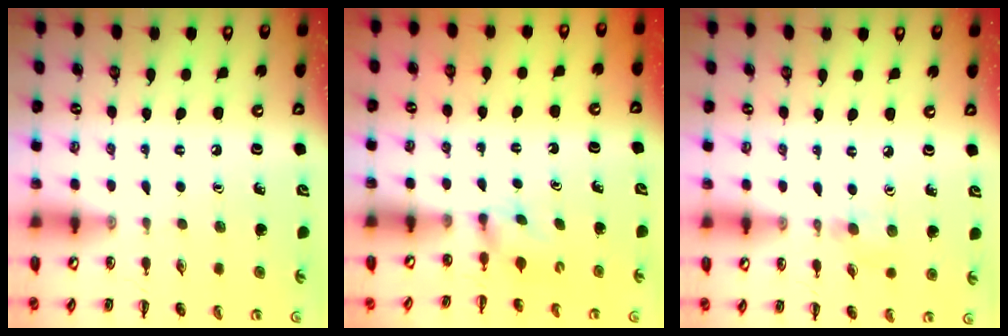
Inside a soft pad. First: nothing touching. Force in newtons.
{"total": 1.8, "press": 1.5, "slide": 0.9}
{"total": 4.3, "press": 4.0, "slide": 1.6}